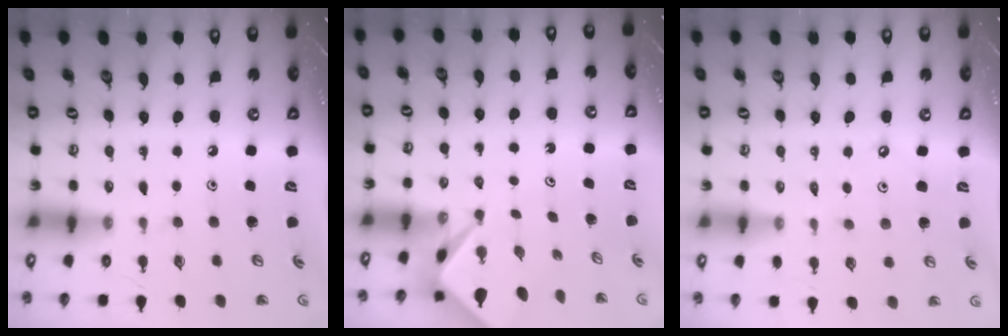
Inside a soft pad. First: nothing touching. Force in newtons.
{"total": 2.3, "press": 2.3, "slide": 0.2}
{"total": 3.4, "press": 3.4, "slide": 0.5}